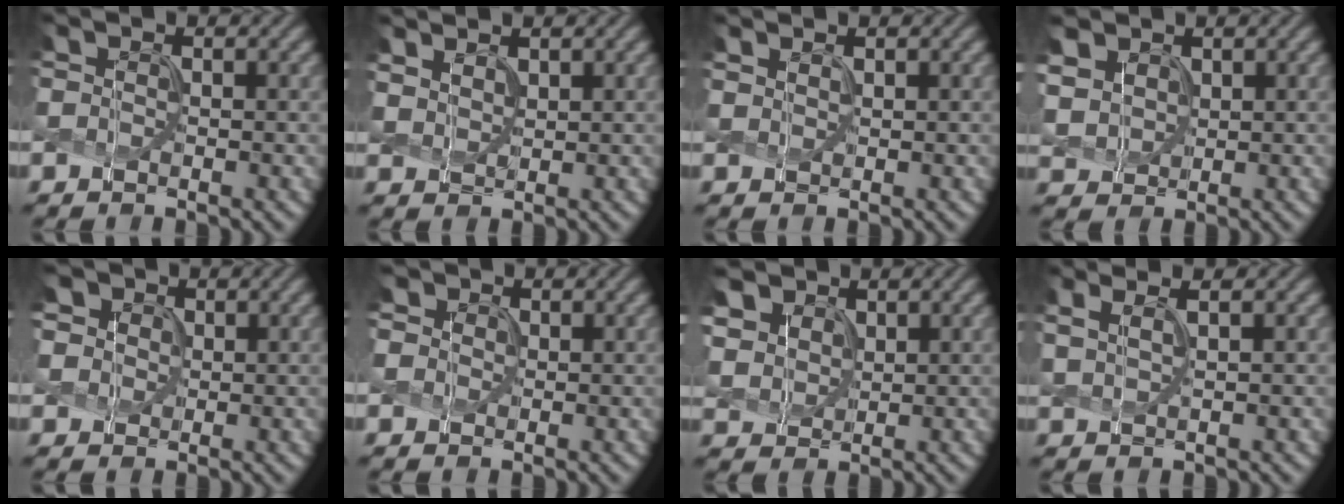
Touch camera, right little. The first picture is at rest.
{"total": 2.1, "force": [1.7, 0.9, 0.9], "torque": [-0.028, 0.002, 0.041]}
{"total": 0.8, "force": [0.8, 0.1, 0.3], "torque": [-0.013, -0.003, 0.018]}
{"total": 4.2, "force": [2.3, 2.9, 2.0], "torque": [-0.075, 0.002, 0.057]}
{"total": 5.9, "force": [3.0, 4.4, 2.7], "torque": [-0.073, 0.012, 0.040]}
{"total": 3.1, "force": [1.6, 2.4, 1.2], "torque": [-0.041, 0.011, 0.019]}
{"total": 5.8, "force": [3.3, 3.9, 2.7], "torque": [-0.114, 0.010, 0.069]}
{"total": 3.3, "force": [2.0, 1.2, 2.4], "torque": [-0.040, 0.015, 0.024]}